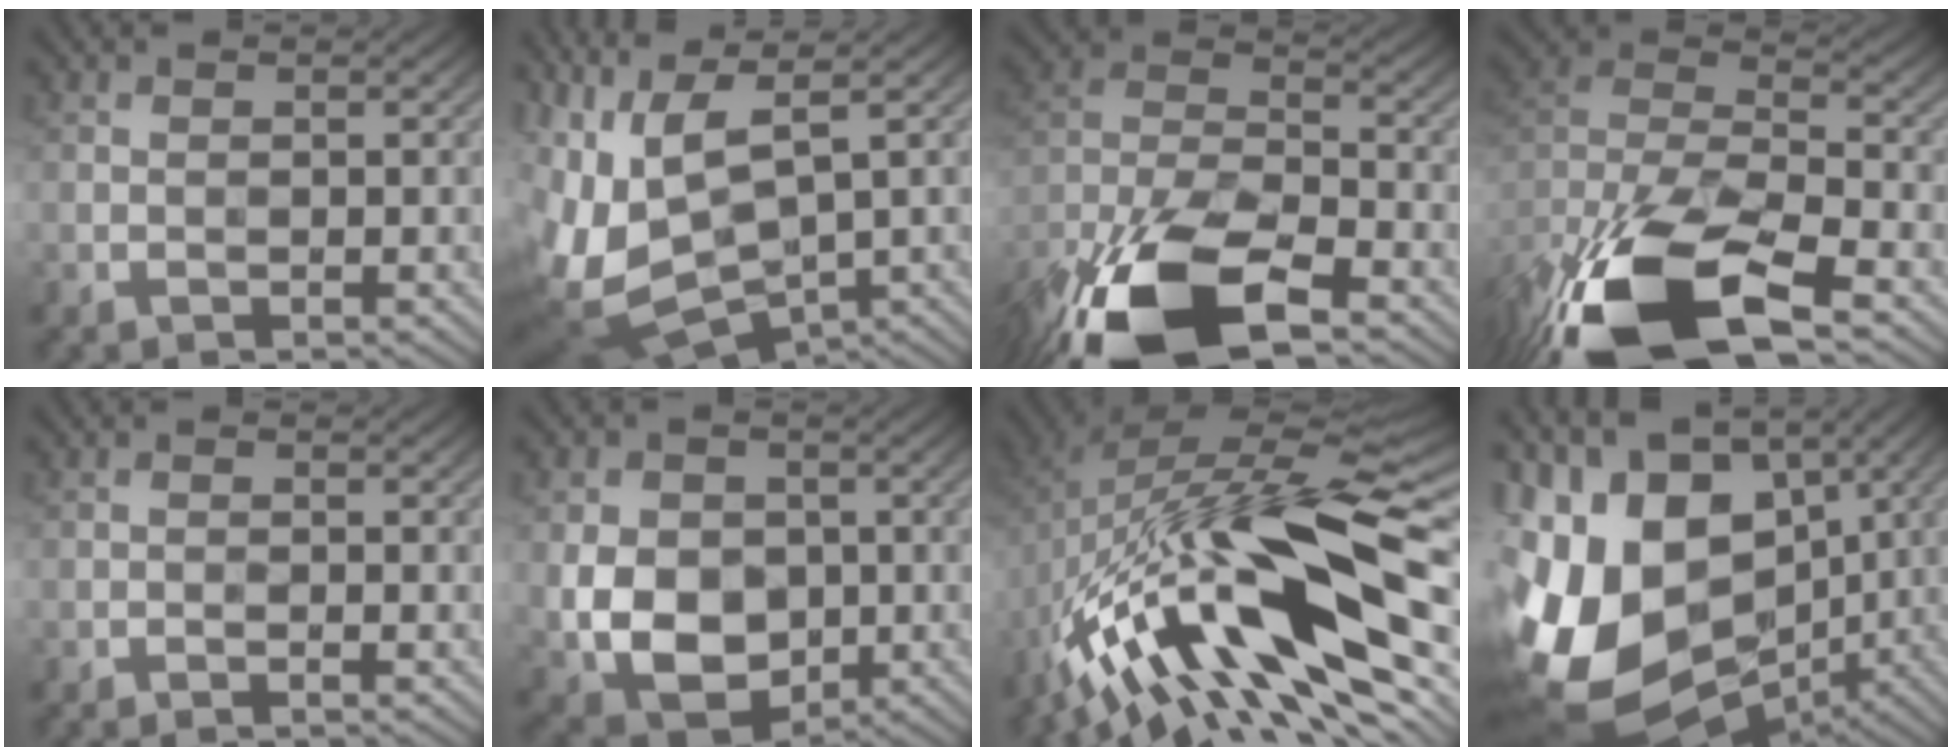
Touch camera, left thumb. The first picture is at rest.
{"total": 12.7, "force": [-0.7, 5.9, 11.2], "torque": [-0.290, -0.024, 0.028]}
{"total": 16.6, "force": [-10.8, 7.1, 10.4], "torque": [-0.236, -0.024, -0.203]}
{"total": 17.7, "force": [-11.1, 6.8, 12.0], "torque": [-0.278, -0.028, -0.192]}
{"total": 1.1, "force": [-0.6, 0.1, 0.8], "torque": [-0.008, 0.008, -0.018]}
{"total": 9.2, "force": [-1.0, 7.2, 5.6], "torque": [-0.125, -0.014, -0.022]}
{"total": 17.8, "force": [-5.5, 6.6, 15.6], "torque": [-0.266, 0.027, -0.114]}
{"total": 19.6, "force": [-0.8, 13.9, 13.8], "torque": [-0.296, -0.025, 0.018]}